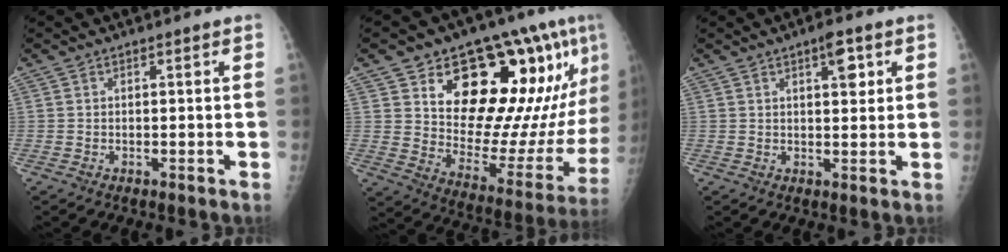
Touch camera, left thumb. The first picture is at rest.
{"total": 27.5, "force": [12.5, 11.3, 21.8], "torque": [-0.265, -0.040, 0.199]}
{"total": 4.4, "force": [2.1, 1.7, 3.4], "torque": [-0.039, -0.008, 0.028]}